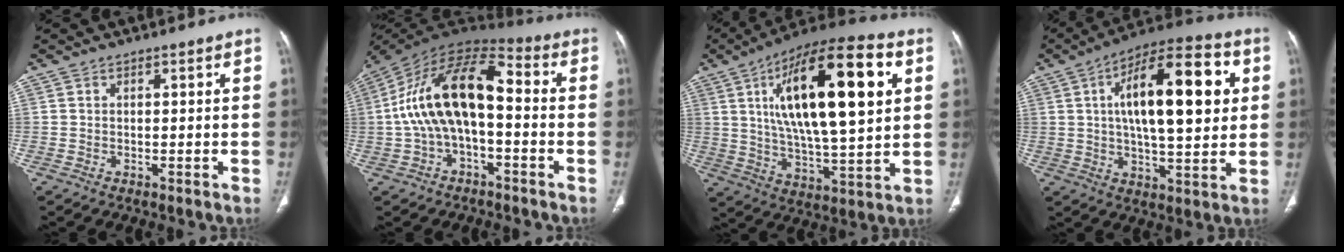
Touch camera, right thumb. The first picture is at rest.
{"total": 17.1, "force": [-1.0, 8.7, 14.8], "torque": [-0.268, 0.054, -0.027]}
{"total": 26.7, "force": [7.4, 9.3, 23.9], "torque": [-0.386, -0.005, 0.113]}
{"total": 21.8, "force": [4.7, 8.6, 19.5], "torque": [-0.277, 0.008, 0.064]}